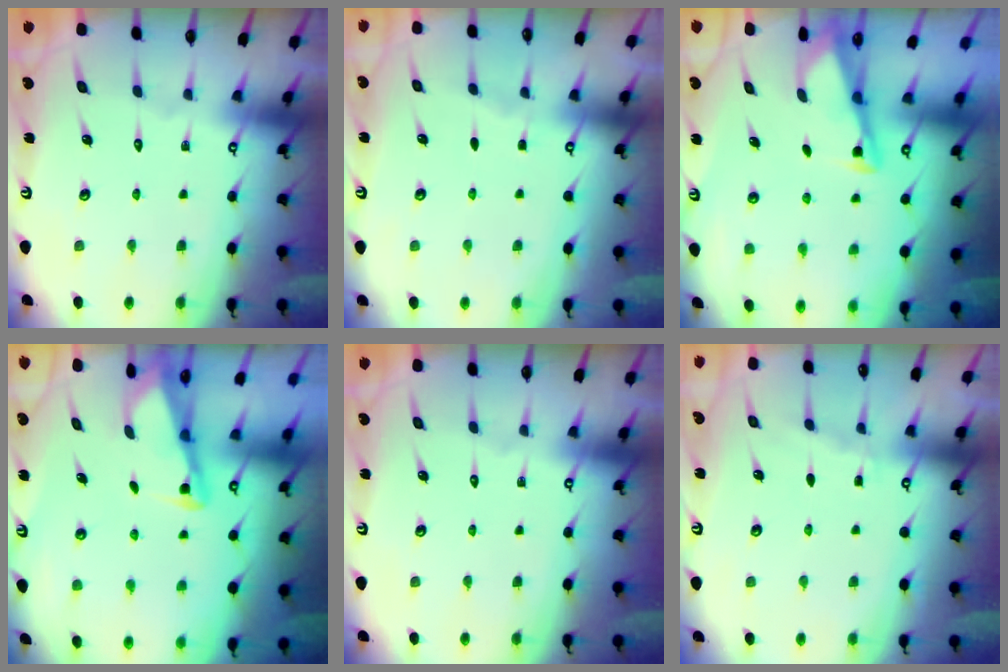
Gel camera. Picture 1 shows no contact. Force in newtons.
{"total": 2.2, "press": 2.2, "slide": 0.4}
{"total": 2.9, "press": 2.9, "slide": 0.3}
{"total": 2.9, "press": 2.9, "slide": 0.4}
{"total": 0.0}
{"total": 2.9, "press": 2.9, "slide": 0.3}